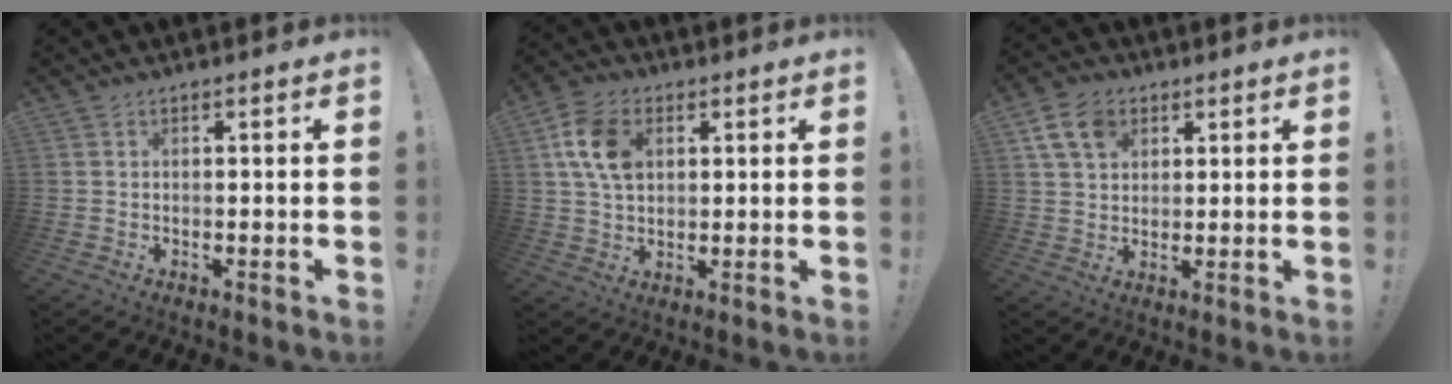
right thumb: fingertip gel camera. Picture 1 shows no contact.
{"total": 11.6, "force": [3.2, 8.3, 7.5], "torque": [-0.131, 0.008, 0.063]}
{"total": 9.4, "force": [4.5, 6.6, 4.9], "torque": [-0.077, -0.010, 0.089]}